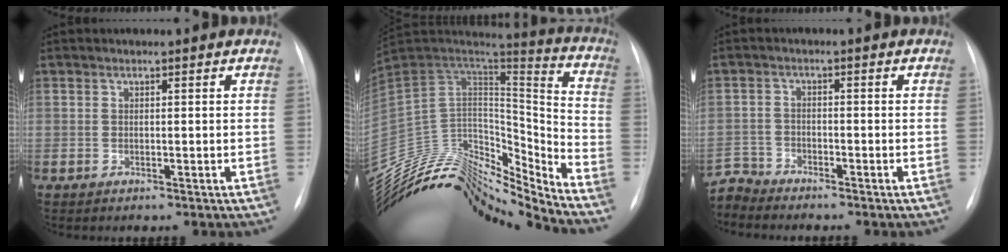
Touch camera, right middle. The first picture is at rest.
{"total": 23.7, "force": [-22.1, 4.6, 7.4], "torque": [-0.151, 0.059, -0.366]}
{"total": 3.9, "force": [-3.8, 0.1, -1.0], "torque": [0.021, -0.009, -0.074]}